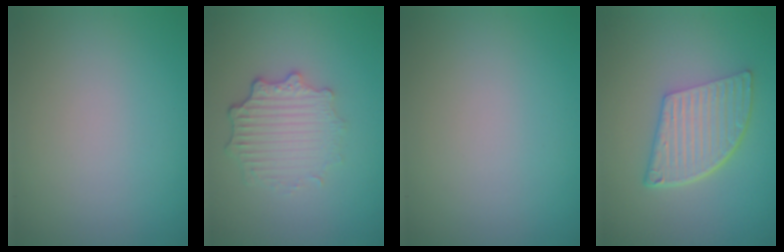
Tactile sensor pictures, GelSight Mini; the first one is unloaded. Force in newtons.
{"total": 3.7, "press": 2.9, "slide": 2.3}
{"total": 0.0}
{"total": 5.8, "press": 4.3, "slide": 3.9}